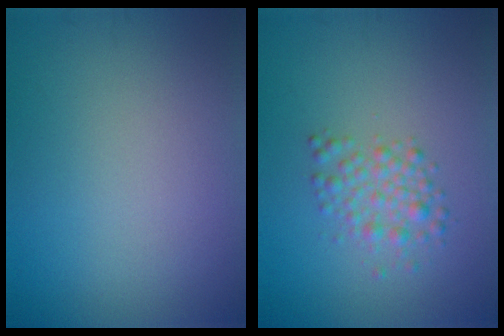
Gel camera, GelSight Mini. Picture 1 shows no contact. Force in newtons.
{"total": 2.4, "press": 2.4, "slide": 0.1}